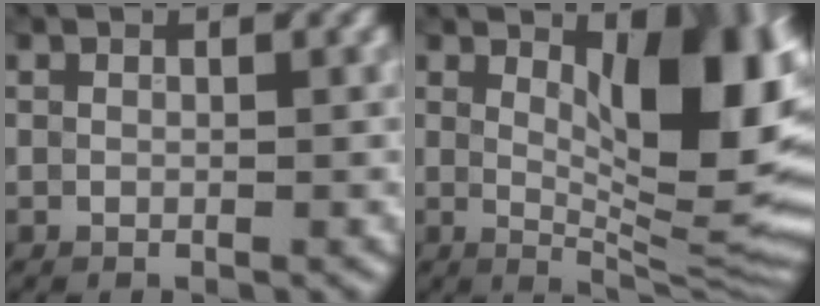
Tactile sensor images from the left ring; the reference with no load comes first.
{"total": 11.5, "force": [2.8, 4.3, 10.3], "torque": [-0.122, -0.004, 0.045]}